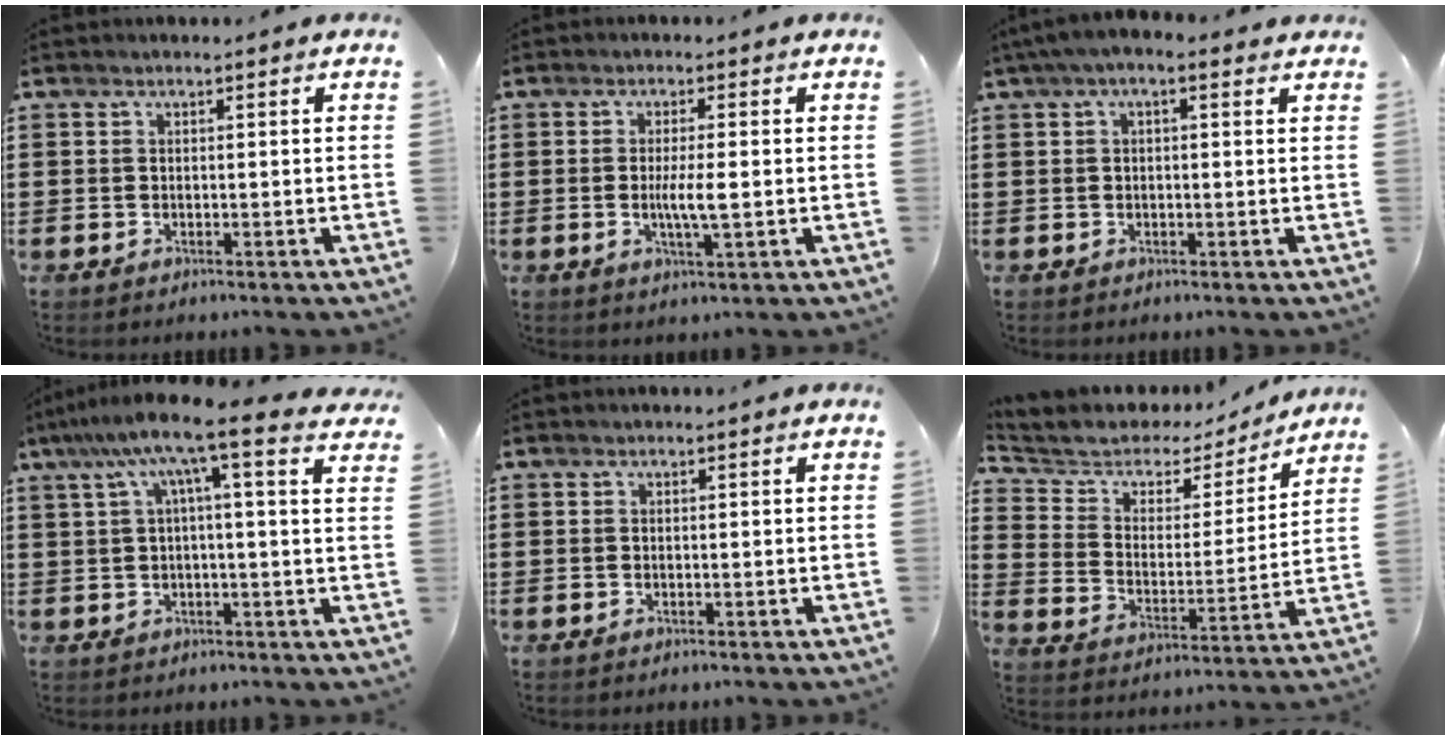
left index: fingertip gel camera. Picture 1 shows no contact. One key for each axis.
{"total": 4.2, "fx": -0.2, "fy": 0.5, "fz": 4.1, "tx": -0.080, "ty": -0.006, "tz": -0.007}
{"total": 2.4, "fx": 0.6, "fy": 0.8, "fz": 2.2, "tx": -0.040, "ty": 0.006, "tz": 0.008}
{"total": 8.8, "fx": 4.5, "fy": 0.5, "fz": 7.5, "tx": -0.156, "ty": -0.015, "tz": 0.073}
{"total": 0.0}
{"total": 4.7, "fx": 3.7, "fy": 2.8, "fz": 0.7, "tx": -0.049, "ty": -0.024, "tz": 0.057}